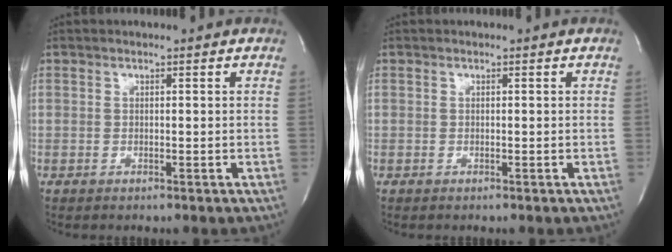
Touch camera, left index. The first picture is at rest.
{"total": 0.0}